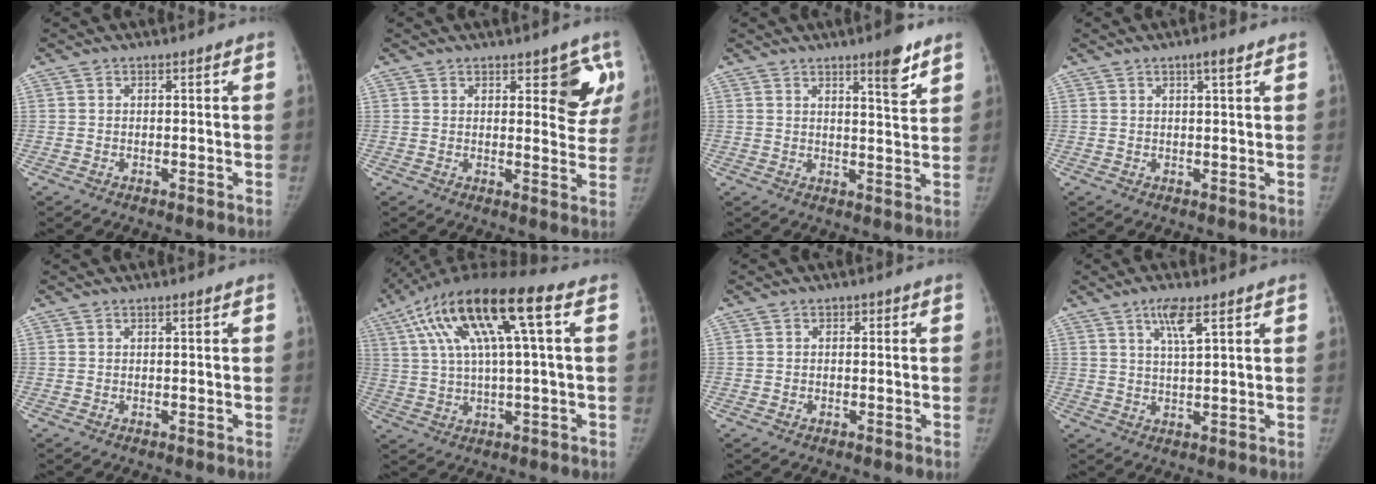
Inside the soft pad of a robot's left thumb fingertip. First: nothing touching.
{"total": 7.6, "force": [3.7, 3.5, 5.6], "torque": [-0.022, -0.019, 0.042]}
{"total": 6.1, "force": [4.1, 1.1, 4.4], "torque": [-0.054, -0.029, 0.058]}
{"total": 2.3, "force": [1.4, 0.3, 1.9], "torque": [-0.029, -0.006, 0.022]}
{"total": 0.0}
{"total": 18.3, "force": [6.0, 4.3, 16.7], "torque": [-0.325, 0.029, 0.105]}
{"total": 0.9, "force": [-0.2, 0.9, 0.2], "torque": [0.006, 0.004, -0.006]}
{"total": 5.0, "force": [2.8, 1.0, 4.1], "torque": [-0.076, -0.012, 0.053]}